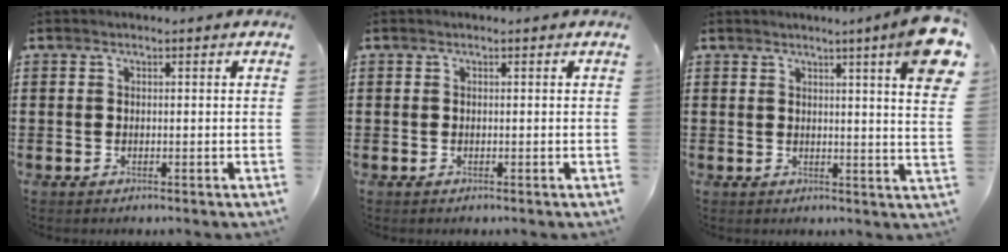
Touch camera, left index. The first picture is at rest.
{"total": 0.0}
{"total": 8.1, "force": [5.0, -0.3, 6.3], "torque": [-0.109, -0.024, 0.081]}